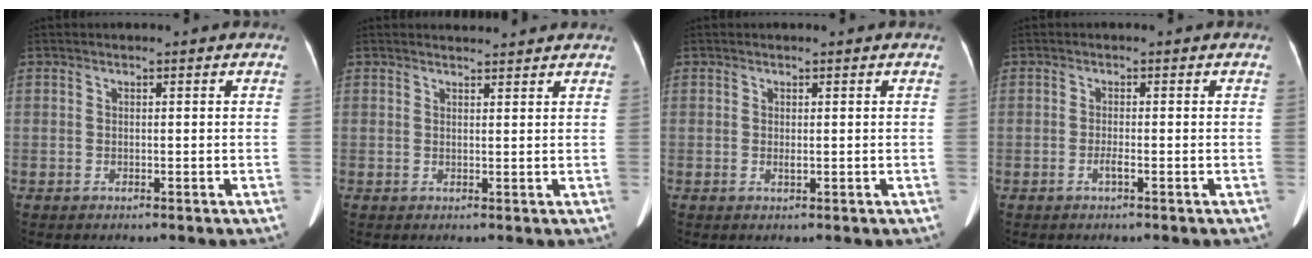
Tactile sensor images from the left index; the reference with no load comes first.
{"total": 3.0, "force": [3.0, 0.3, 0.4], "torque": [-0.015, 0.009, 0.039]}
{"total": 0.6, "force": [0.1, 0.1, 0.6], "torque": [-0.019, -0.004, 0.002]}
{"total": 1.0, "force": [-0.7, -0.1, 0.7], "torque": [-0.020, -0.004, -0.012]}